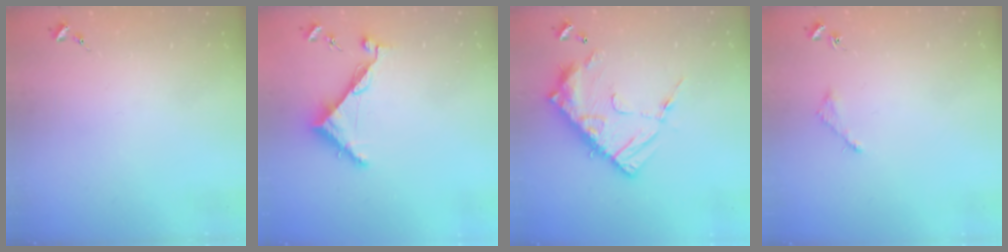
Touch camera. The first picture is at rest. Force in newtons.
{"total": 6.8, "press": 6.8, "slide": 0.3}
{"total": 16.6, "press": 16.6, "slide": 1.5}
{"total": 3.0, "press": 3.0, "slide": 0.4}